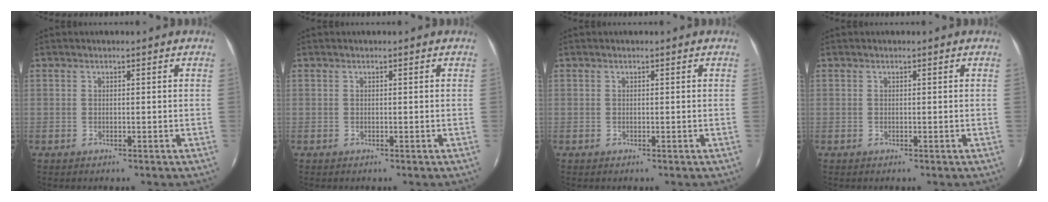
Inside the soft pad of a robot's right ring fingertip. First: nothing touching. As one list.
[{"total": 0.0}, {"total": 0.0}, {"total": 0.0}]